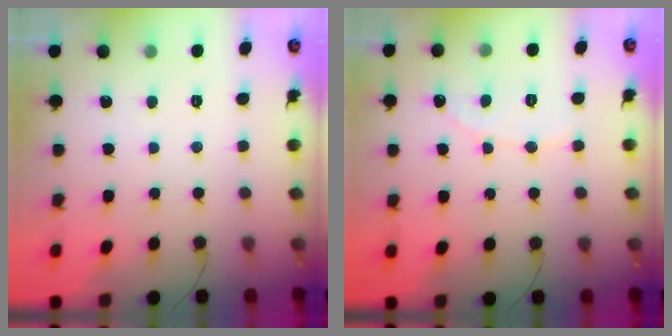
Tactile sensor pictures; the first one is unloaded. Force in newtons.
{"total": 1.9, "press": 1.9, "slide": 0.1}